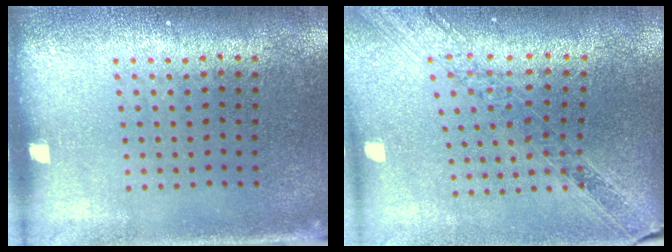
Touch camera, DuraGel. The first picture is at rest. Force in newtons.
{"total": 1.2, "press": 1.2, "slide": 0.3}